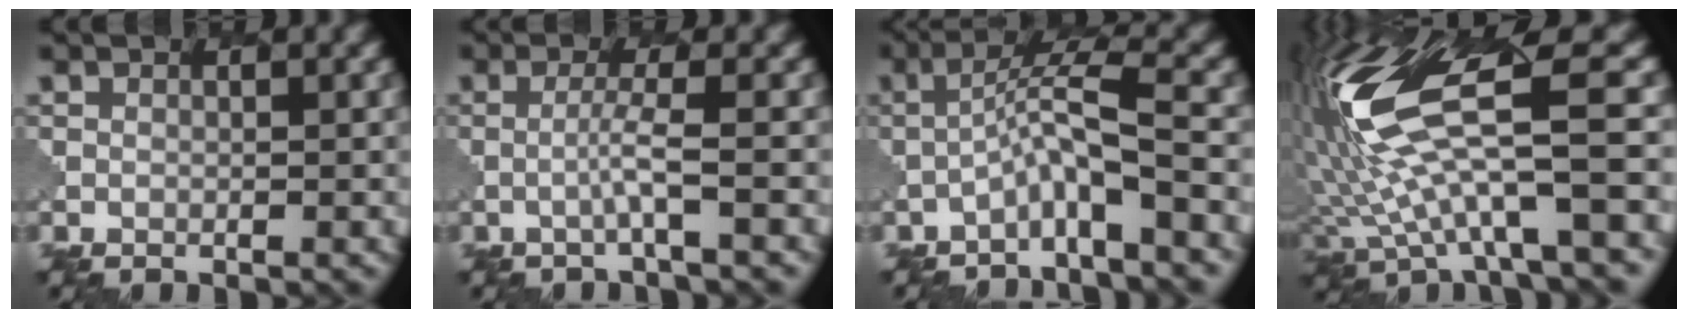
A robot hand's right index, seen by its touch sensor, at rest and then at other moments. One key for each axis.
{"total": 2.0, "fx": -0.3, "fy": 0.1, "fz": 2.0, "tx": -0.033, "ty": 0.005, "tz": -0.014}
{"total": 4.3, "fx": -1.9, "fy": 0.4, "fz": 3.8, "tx": -0.067, "ty": 0.016, "tz": -0.041}
{"total": 12.0, "fx": 1.2, "fy": 3.4, "fz": 11.5, "tx": -0.234, "ty": 0.007, "tz": 0.029}